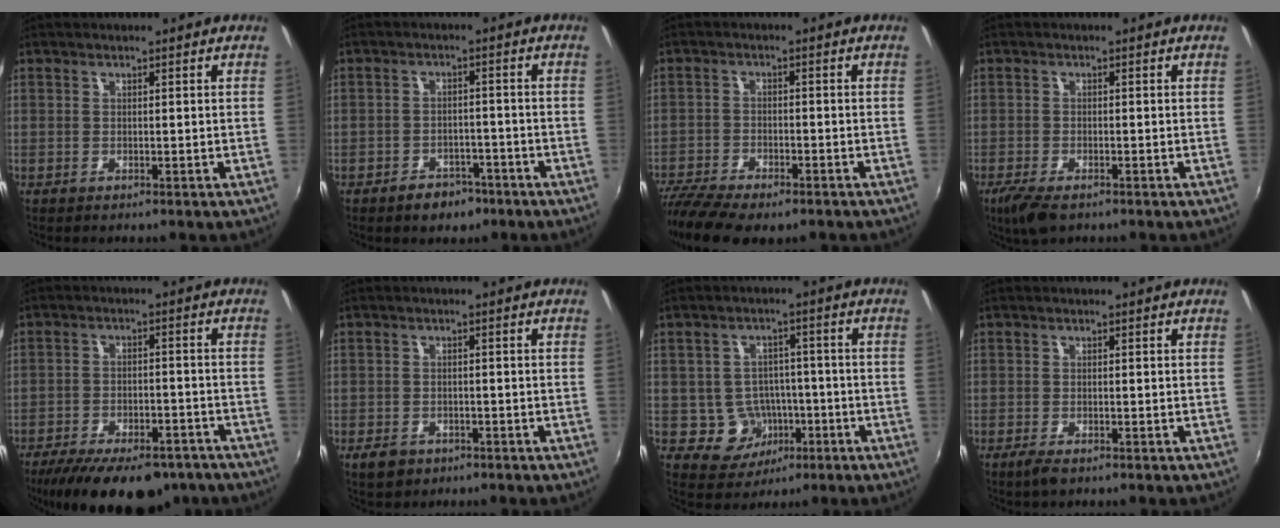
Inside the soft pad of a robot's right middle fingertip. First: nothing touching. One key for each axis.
{"total": 5.7, "fx": -4.0, "fy": 3.6, "fz": 1.9, "tx": -0.048, "ty": 0.009, "tz": -0.049}
{"total": 11.3, "fx": -8.7, "fy": 3.7, "fz": 6.2, "tx": -0.155, "ty": -0.048, "tz": -0.156}
{"total": 5.3, "fx": -3.6, "fy": 1.8, "fz": 3.3, "tx": -0.083, "ty": -0.021, "tz": -0.068}
{"total": 19.6, "fx": -14.7, "fy": 7.7, "fz": 10.5, "tx": -0.203, "ty": -0.034, "tz": -0.206}
{"total": 3.8, "fx": -2.4, "fy": 2.6, "fz": 1.6, "tx": -0.040, "ty": -0.005, "tz": -0.036}
{"total": 7.2, "fx": -2.5, "fy": 6.5, "fz": 1.9, "tx": -0.050, "ty": 0.015, "tz": -0.019}
{"total": 2.4, "fx": -1.6, "fy": 0.7, "fz": 1.6, "tx": -0.036, "ty": -0.008, "tz": -0.032}